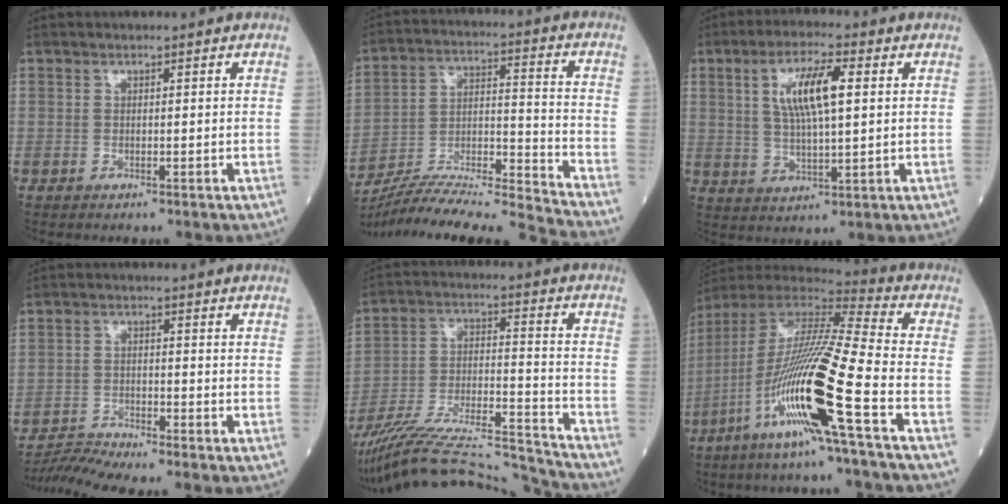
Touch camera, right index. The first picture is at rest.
{"total": 20.6, "force": [-19.4, -2.3, 6.3], "torque": [-0.125, -0.007, -0.324]}
{"total": 9.0, "force": [2.5, 1.9, 8.4], "torque": [-0.162, 0.009, 0.048]}
{"total": 4.6, "force": [-4.2, -1.7, 0.1], "torque": [-0.014, -0.016, -0.082]}
{"total": 21.5, "force": [-20.6, -0.2, 6.0], "torque": [-0.124, -0.002, -0.337]}
{"total": 20.7, "force": [-8.0, -0.8, 19.1], "torque": [-0.402, -0.038, -0.163]}